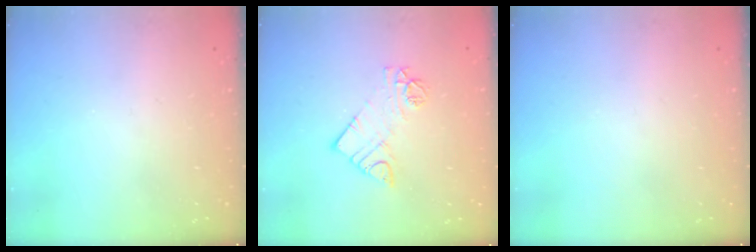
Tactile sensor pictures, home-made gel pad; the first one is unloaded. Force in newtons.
{"total": 9.4, "press": 9.4, "slide": 0.7}
{"total": 0.0}